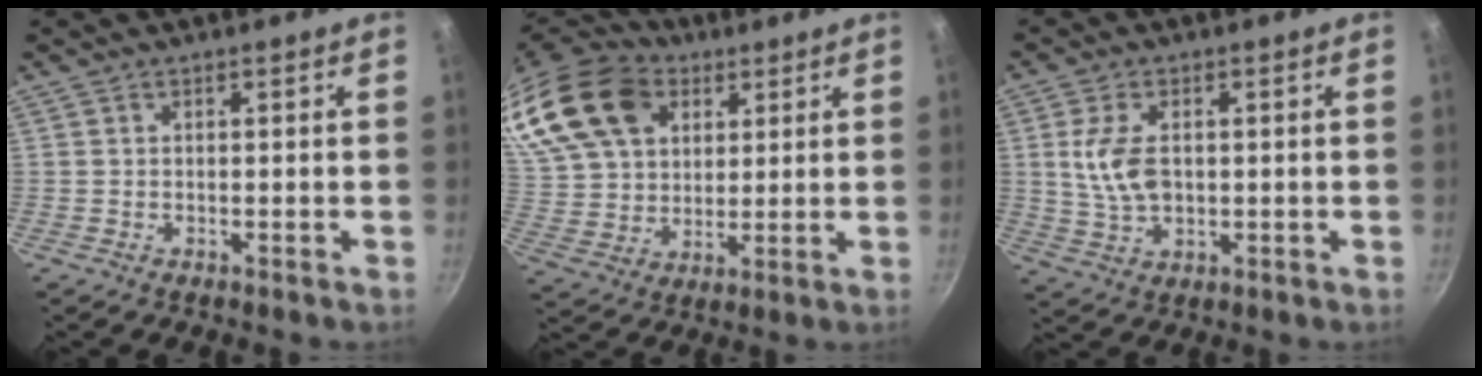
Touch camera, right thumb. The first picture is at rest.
{"total": 27.3, "force": [12.0, 19.1, 15.3], "torque": [-0.334, 0.024, 0.225]}
{"total": 7.9, "force": [0.9, 4.7, 6.3], "torque": [-0.118, -0.003, 0.018]}